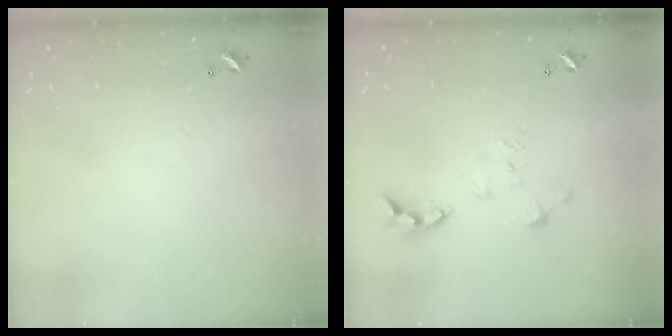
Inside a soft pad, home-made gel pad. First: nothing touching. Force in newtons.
{"total": 3.3, "press": 3.3, "slide": 0.4}